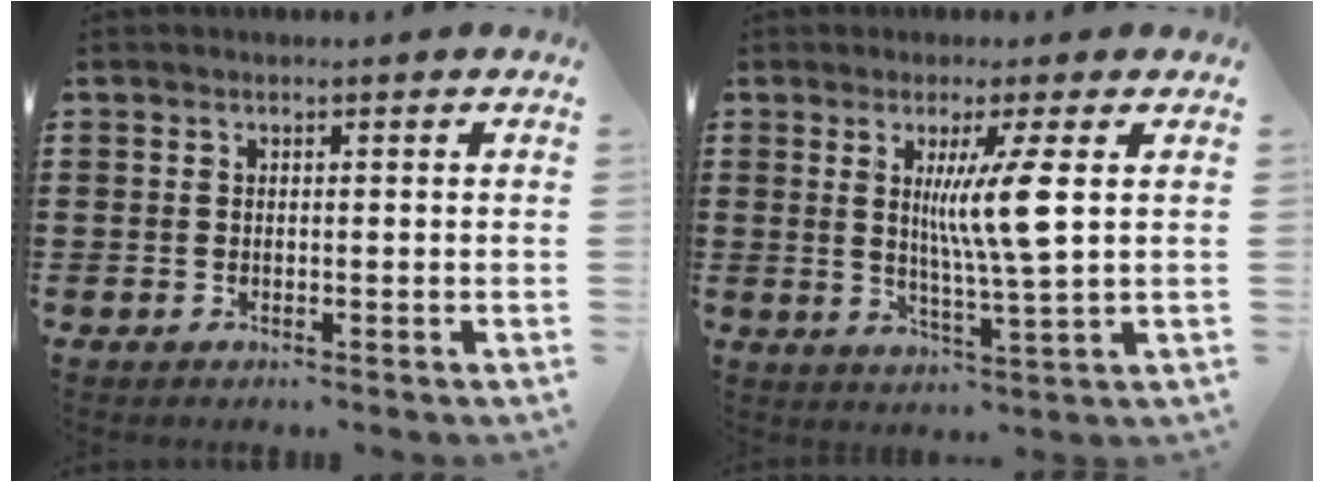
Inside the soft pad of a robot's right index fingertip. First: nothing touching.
{"total": 8.0, "force": [1.9, -0.1, 7.8], "torque": [-0.141, -0.010, 0.023]}